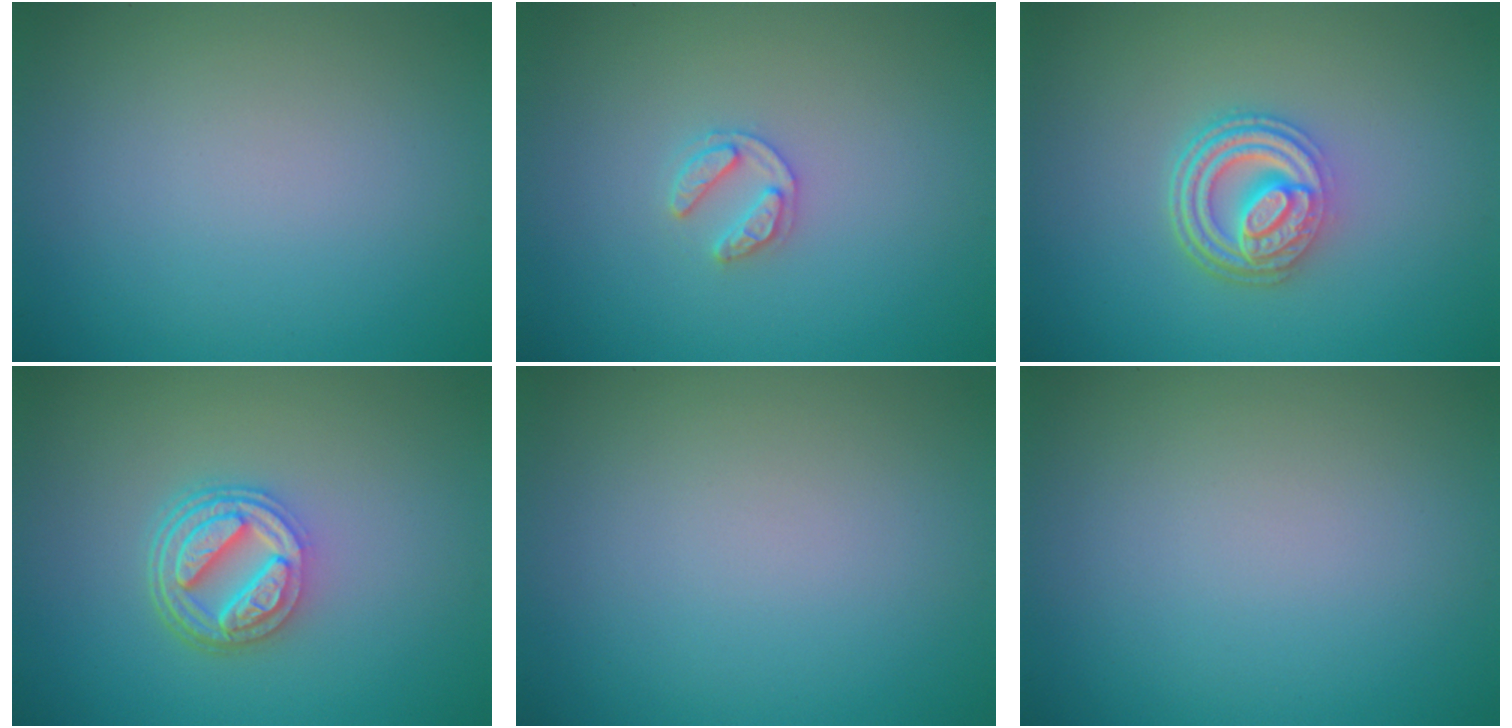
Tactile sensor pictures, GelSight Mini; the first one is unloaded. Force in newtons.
{"total": 1.8, "press": 1.8, "slide": 0.3}
{"total": 4.9, "press": 3.7, "slide": 3.1}
{"total": 4.8, "press": 3.7, "slide": 3.1}
{"total": 0.0}
{"total": 0.0}